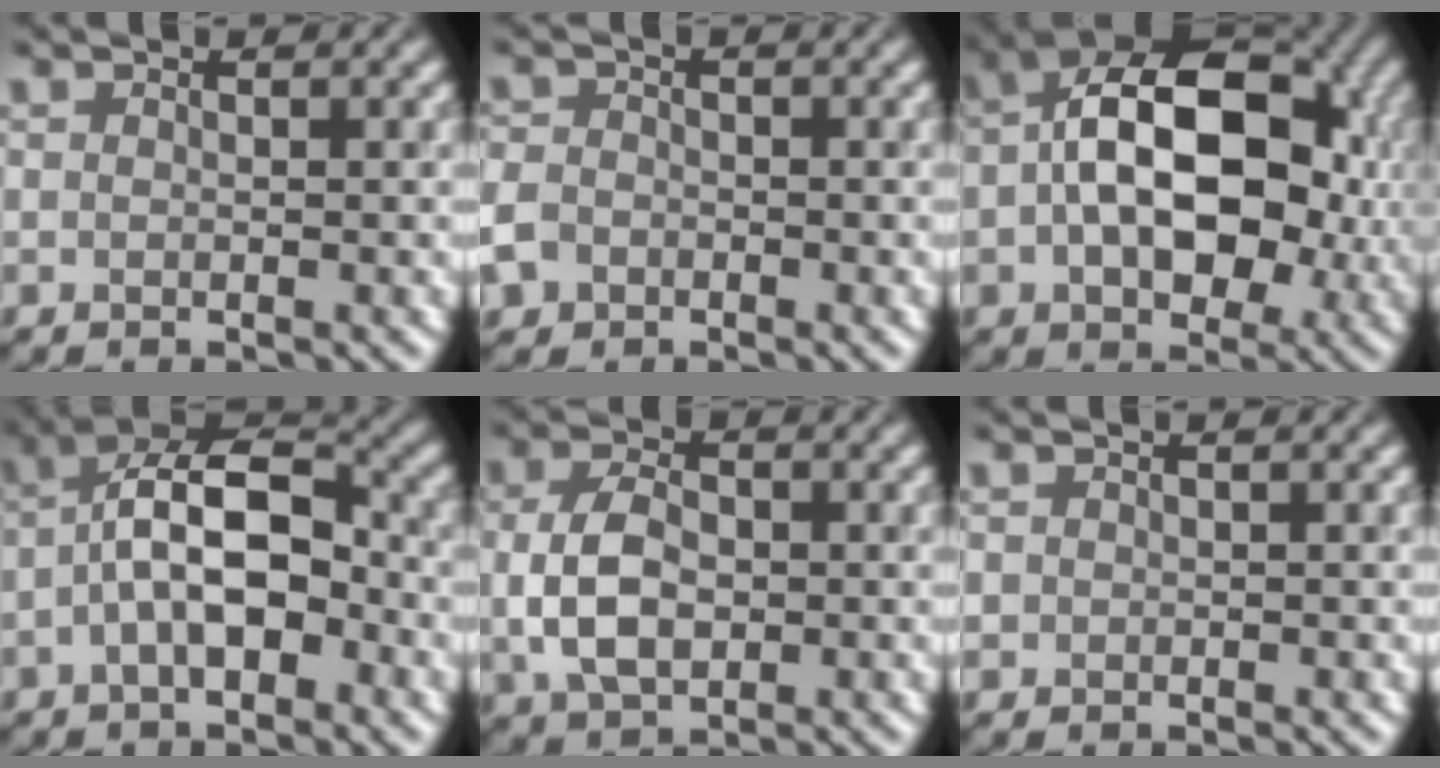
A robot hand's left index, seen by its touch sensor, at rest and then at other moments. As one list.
[{"total": 3.8, "force": [-1.8, 3.1, 1.4], "torque": [-0.020, -0.008, -0.044]}, {"total": 13.8, "force": [0.7, 8.3, 10.9], "torque": [-0.156, 0.017, 0.009]}, {"total": 8.5, "force": [-1.5, 4.2, 7.2], "torque": [-0.128, 0.022, -0.034]}, {"total": 5.2, "force": [-0.3, 3.4, 3.9], "torque": [-0.083, -0.003, -0.006]}, {"total": 0.6, "force": [0.0, 0.6, 0.1], "torque": [0.005, -0.001, -0.002]}]